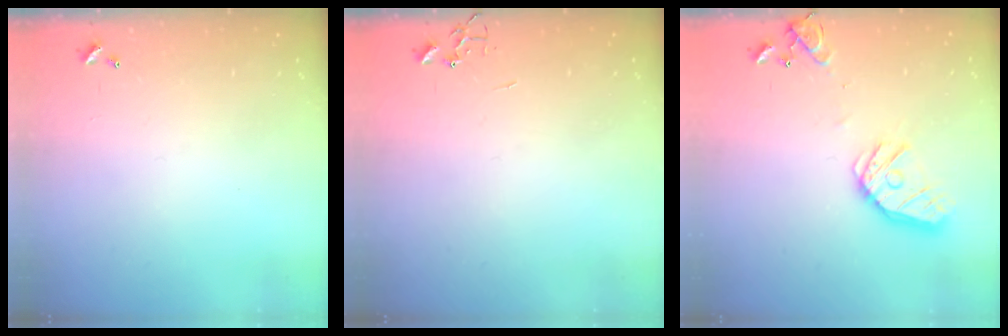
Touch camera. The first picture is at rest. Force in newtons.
{"total": 0.0}
{"total": 15.8, "press": 15.5, "slide": 2.5}